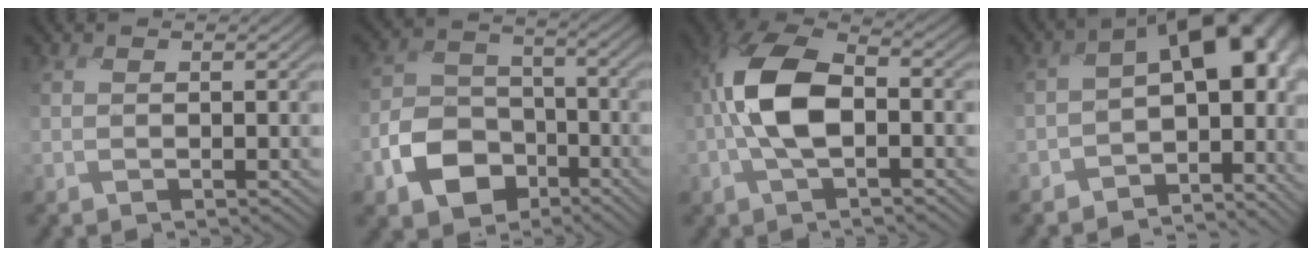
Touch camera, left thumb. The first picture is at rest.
{"total": 8.7, "force": [-5.3, 5.9, 3.4], "torque": [-0.063, -0.016, -0.109]}
{"total": 10.0, "force": [-1.4, 5.4, 8.2], "torque": [-0.186, 0.015, -0.040]}
{"total": 13.8, "force": [-1.8, 8.8, 10.4], "torque": [-0.170, -0.029, -0.010]}